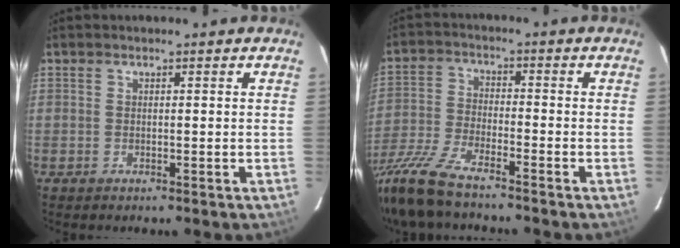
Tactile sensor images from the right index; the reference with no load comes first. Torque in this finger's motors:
{"motor_torque": [1.09, -1.05, 0.51, 0.10]}